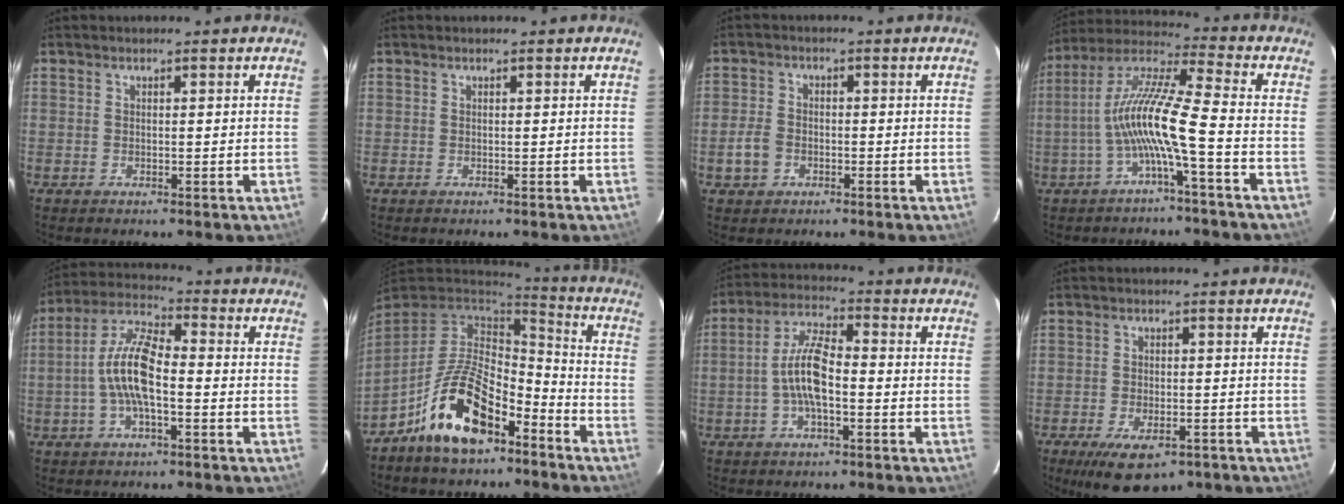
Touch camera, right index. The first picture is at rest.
{"total": 0.0}
{"total": 4.4, "force": [-1.8, 3.5, 1.9], "torque": [-0.050, 0.009, -0.030]}
{"total": 11.8, "force": [-3.6, 0.1, 11.3], "torque": [-0.227, 0.014, -0.070]}
{"total": 10.6, "force": [-2.0, 3.5, 9.7], "torque": [-0.208, 0.012, -0.042]}
{"total": 16.3, "force": [-9.7, 7.4, 10.8], "torque": [-0.213, 0.010, -0.171]}
{"total": 8.7, "force": [-2.0, 2.8, 8.0], "torque": [-0.165, 0.012, -0.039]}
{"total": 10.0, "force": [-6.3, 4.5, 6.3], "torque": [-0.127, -0.022, -0.093]}